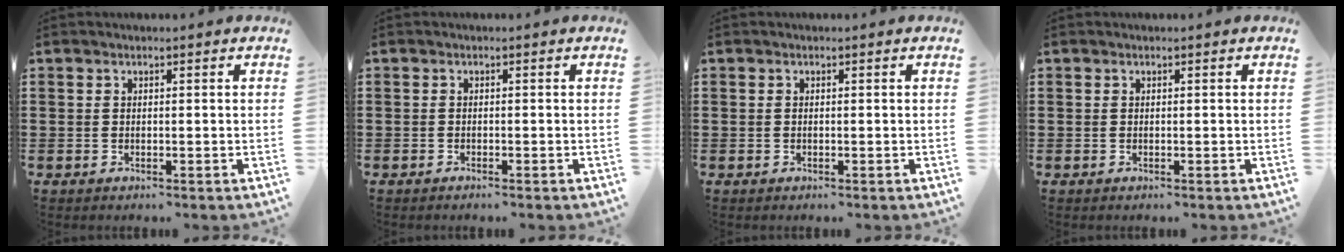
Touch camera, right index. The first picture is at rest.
{"total": 0.6, "force": [-0.6, -0.1, 0.1], "torque": [-0.004, -0.003, -0.012]}
{"total": 0.0}
{"total": 0.0}